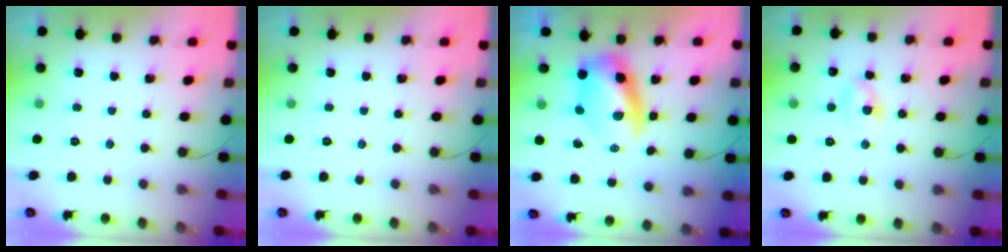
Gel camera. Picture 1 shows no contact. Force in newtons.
{"total": 0.0}
{"total": 8.9, "press": 8.7, "slide": 1.9}
{"total": 3.9, "press": 3.6, "slide": 1.3}